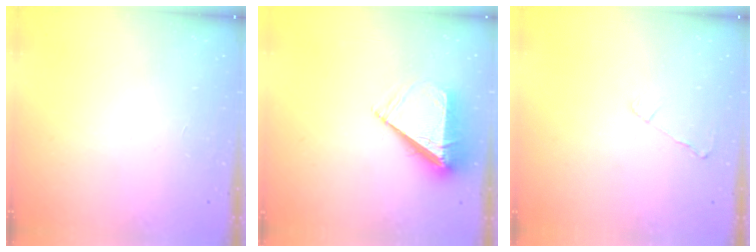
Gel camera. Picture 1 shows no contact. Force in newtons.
{"total": 7.4, "press": 7.2, "slide": 1.3}
{"total": 2.6, "press": 2.6, "slide": 0.5}